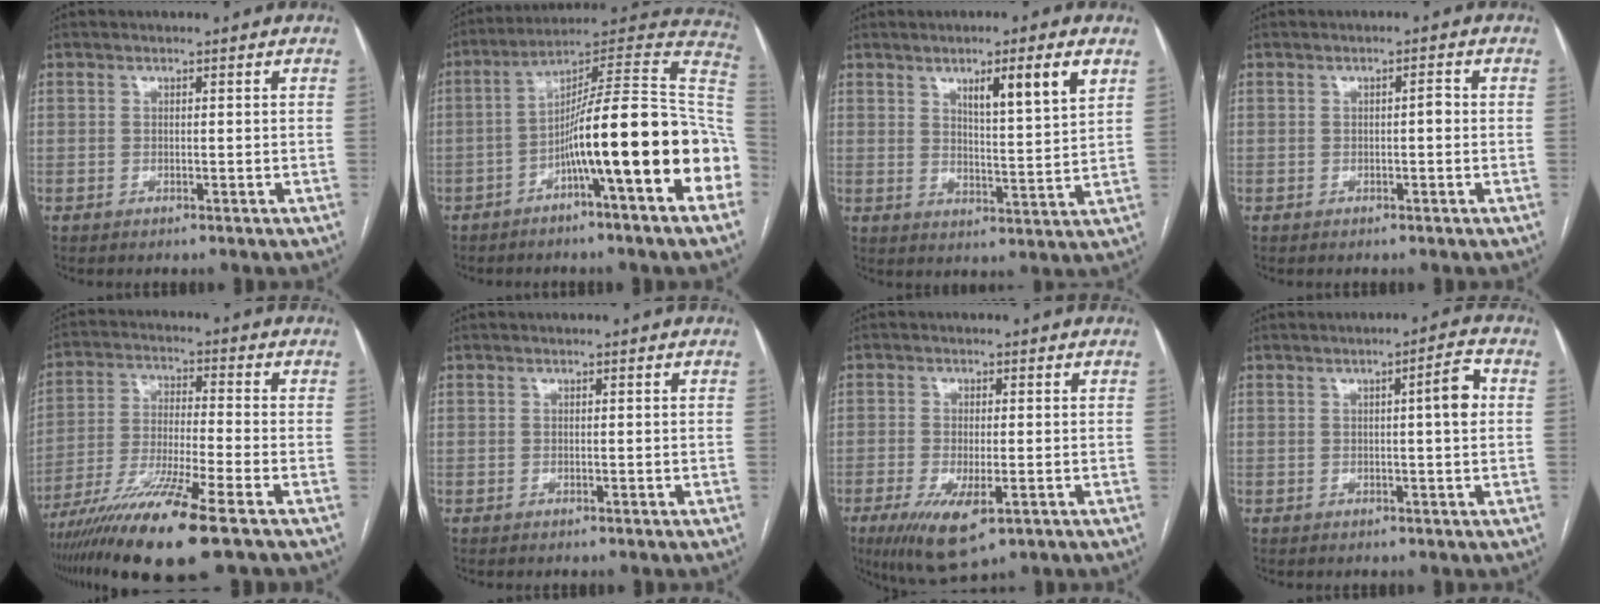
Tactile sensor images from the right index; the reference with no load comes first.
{"total": 22.0, "force": [-5.7, 0.7, 21.2], "torque": [-0.243, 0.035, -0.087]}
{"total": 8.6, "force": [4.6, 0.3, 7.3], "torque": [-0.114, -0.003, 0.073]}
{"total": 1.3, "force": [-0.1, 0.4, 1.2], "torque": [-0.016, 0.005, -0.001]}
{"total": 14.6, "force": [-9.6, -0.4, 11.0], "torque": [-0.220, -0.042, -0.175]}
{"total": 0.0}
{"total": 8.6, "force": [-3.9, 2.7, 7.1], "torque": [-0.120, -0.020, -0.057]}
{"total": 4.4, "force": [0.7, 0.1, 4.3], "torque": [-0.060, 0.008, 0.007]}